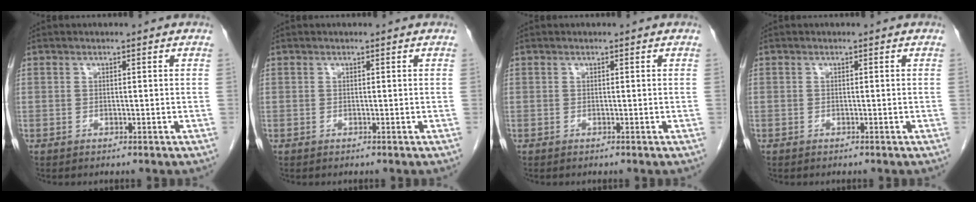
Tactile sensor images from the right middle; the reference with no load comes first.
{"total": 0.0}
{"total": 0.0}
{"total": 0.0}